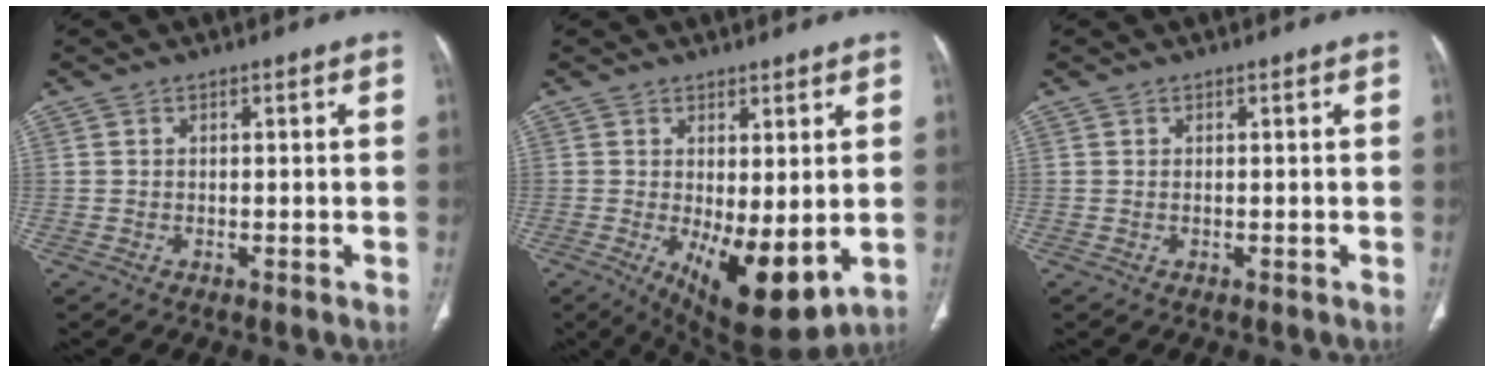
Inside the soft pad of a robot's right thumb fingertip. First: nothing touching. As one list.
[{"total": 11.7, "force": [-1.6, 4.6, 10.6], "torque": [-0.159, -0.026, -0.006]}, {"total": 0.0}]